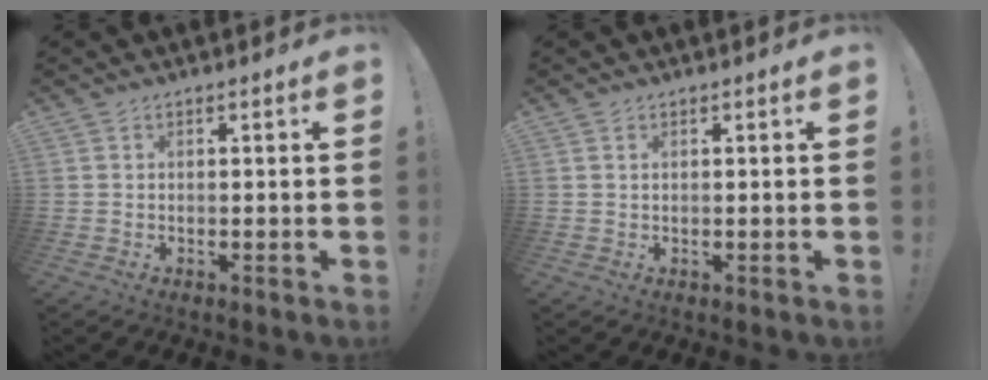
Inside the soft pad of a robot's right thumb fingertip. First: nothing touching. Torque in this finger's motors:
{"motor_torque": [0.03, -0.16, 0.02, 0.26, 0.01]}